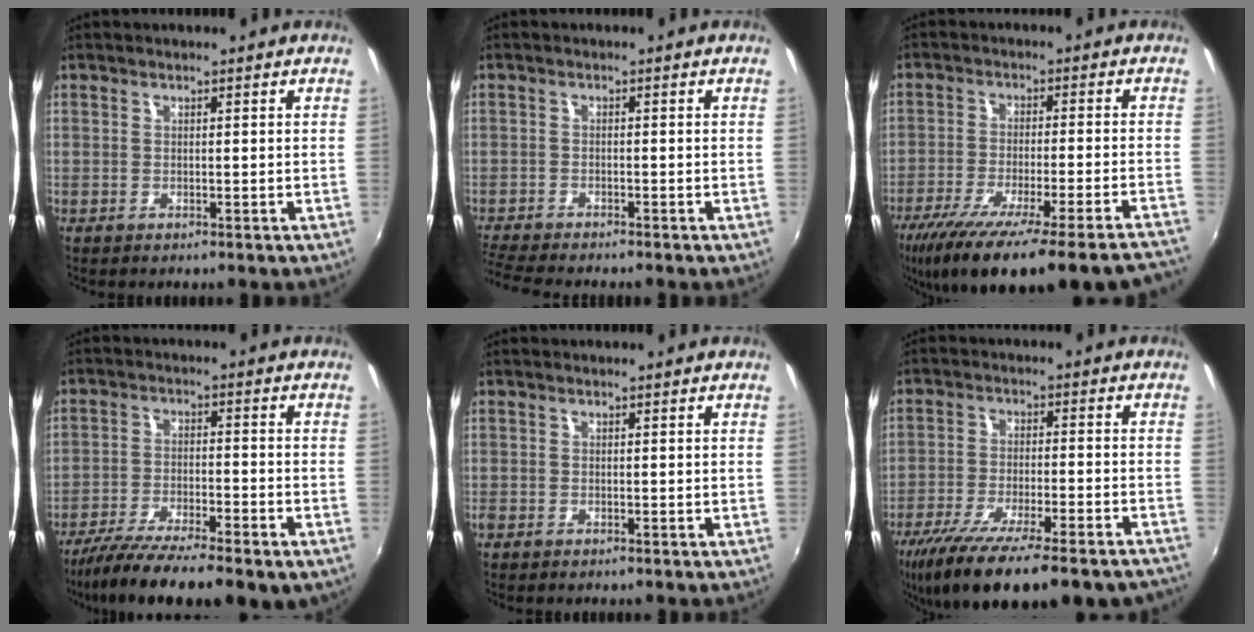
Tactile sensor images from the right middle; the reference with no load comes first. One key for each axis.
{"total": 6.0, "fx": -5.6, "fy": 0.0, "fz": 2.2, "tx": -0.066, "ty": -0.025, "tz": -0.101}
{"total": 25.1, "fx": -20.9, "fy": 1.0, "fz": 13.9, "tx": -0.234, "ty": -0.081, "tz": -0.307}
{"total": 16.2, "fx": -11.9, "fy": 3.3, "fz": 10.4, "tx": -0.193, "ty": -0.049, "tz": -0.187}
{"total": 0.6, "fx": -0.4, "fy": 0.3, "fz": 0.4, "tx": -0.009, "ty": -0.003, "tz": -0.008}
{"total": 23.1, "fx": -18.2, "fy": 4.7, "fz": 13.4, "tx": -0.247, "ty": -0.065, "tz": -0.271}